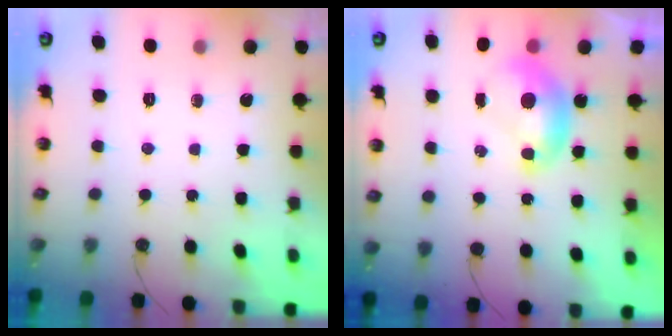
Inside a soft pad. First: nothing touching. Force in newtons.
{"total": 0.0}